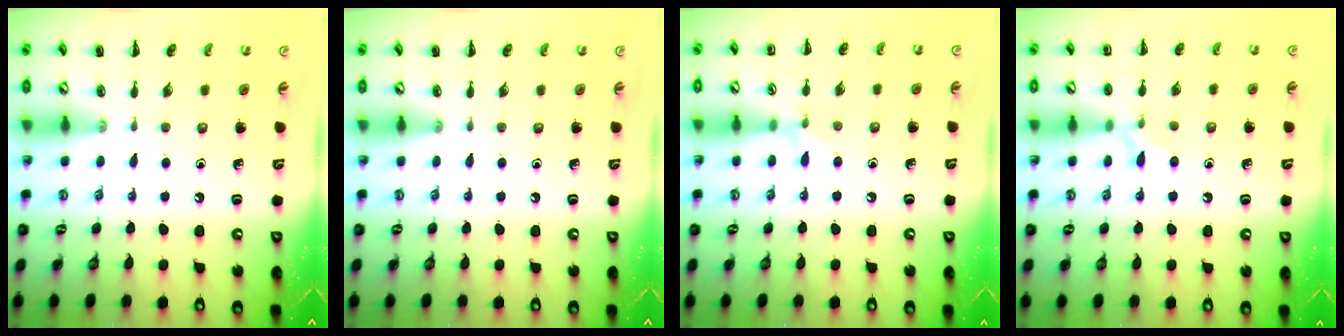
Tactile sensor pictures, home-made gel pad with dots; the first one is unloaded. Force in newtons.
{"total": 0.0}
{"total": 5.8, "press": 5.4, "slide": 2.2}
{"total": 5.8, "press": 5.5, "slide": 1.8}